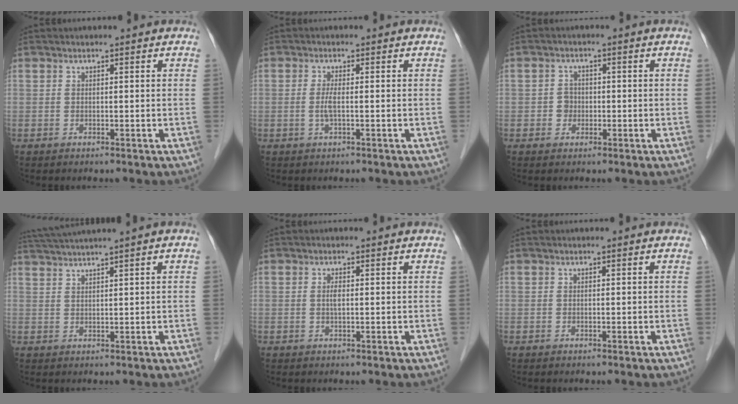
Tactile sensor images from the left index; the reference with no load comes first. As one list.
[{"total": 1.8, "force": [-0.4, 0.1, 1.8], "torque": [-0.041, -0.005, -0.007]}, {"total": 2.2, "force": [-0.6, 2.0, 0.6], "torque": [-0.008, 0.003, -0.011]}, {"total": 4.9, "force": [4.0, -1.5, 2.5], "torque": [-0.052, 0.013, 0.081]}, {"total": 1.1, "force": [-0.1, 0.3, 1.1], "torque": [-0.020, -0.002, -0.002]}, {"total": 0.0}]